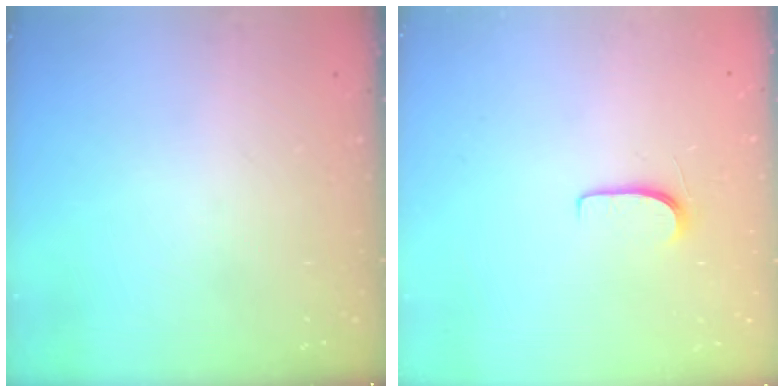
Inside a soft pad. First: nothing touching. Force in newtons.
{"total": 5.1, "press": 5.1, "slide": 0.6}